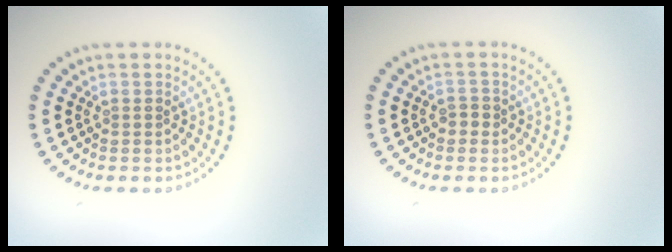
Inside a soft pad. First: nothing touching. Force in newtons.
{"total": 1.0, "press": 0.9, "slide": 0.4}